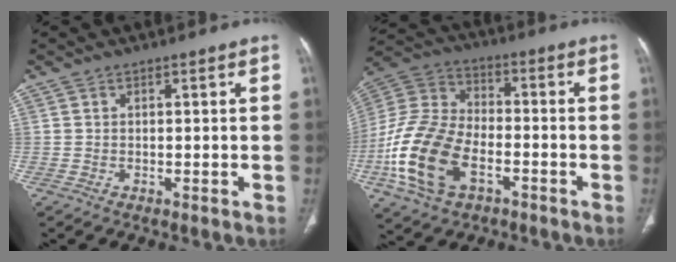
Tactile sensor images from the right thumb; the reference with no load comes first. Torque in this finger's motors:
{"motor_torque": [1.48, -0.38, 1.85, -0.93, 0.59]}